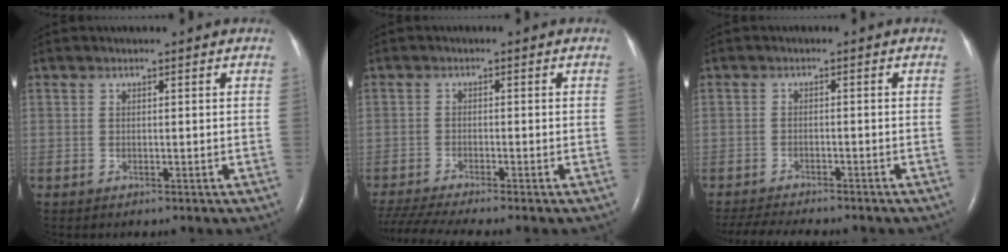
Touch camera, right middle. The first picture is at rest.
{"total": 7.7, "force": [-6.8, -0.9, 3.4], "torque": [-0.065, -0.021, -0.118]}
{"total": 9.5, "force": [-8.5, 1.4, 3.9], "torque": [-0.063, -0.012, -0.125]}